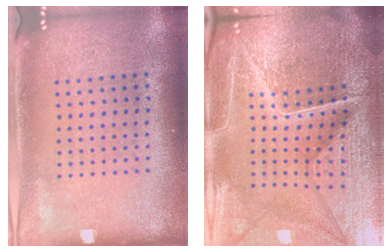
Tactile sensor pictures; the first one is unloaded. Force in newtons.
{"total": 6.7, "press": 5.9, "slide": 3.1}